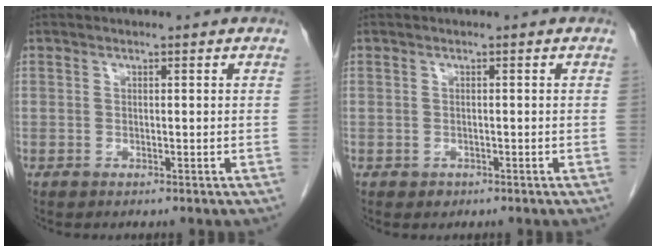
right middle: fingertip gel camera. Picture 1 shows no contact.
{"total": 0.7, "force": [-0.4, 0.6, 0.1], "torque": [-0.004, 0.002, -0.003]}